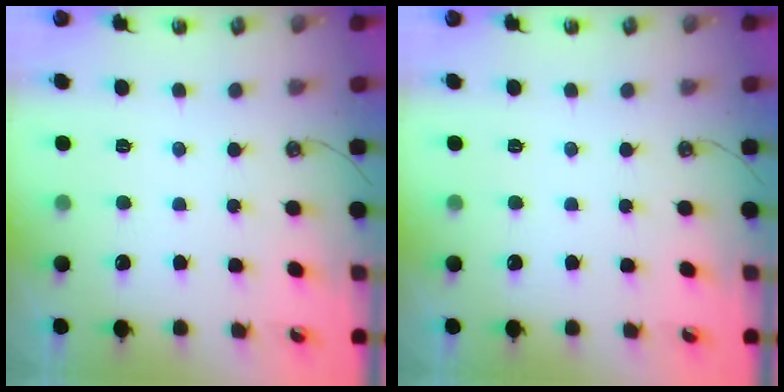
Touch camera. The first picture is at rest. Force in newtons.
{"total": 0.0}